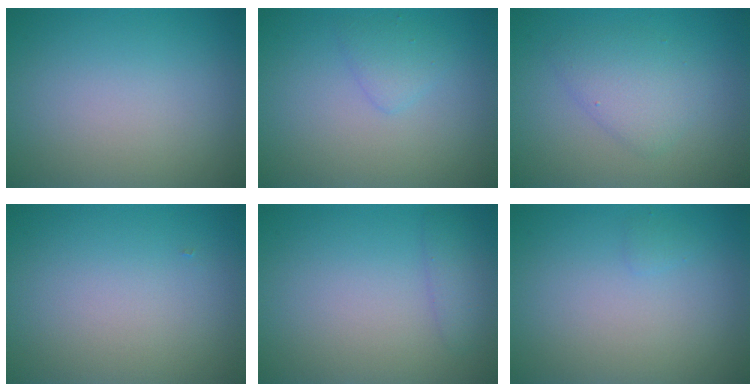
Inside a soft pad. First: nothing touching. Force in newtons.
{"total": 1.5, "press": 1.5, "slide": 0.0}
{"total": 2.9, "press": 2.9, "slide": 0.2}
{"total": 0.0}
{"total": 1.5, "press": 1.5, "slide": 0.1}
{"total": 0.5, "press": 0.5, "slide": 0.1}